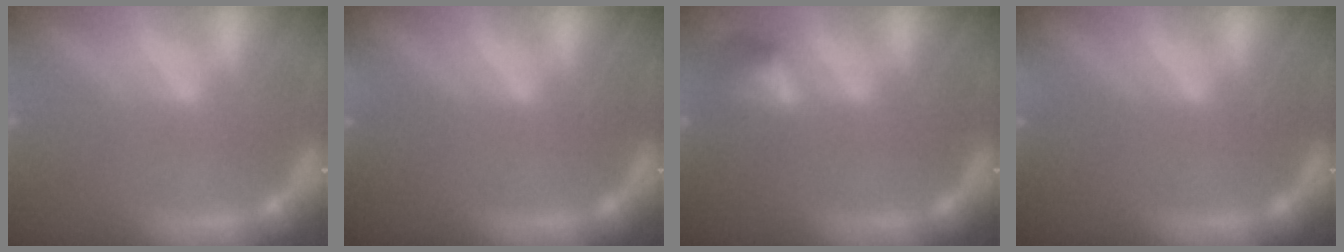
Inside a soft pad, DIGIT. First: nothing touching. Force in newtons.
{"total": 1.4}
{"total": 2.4}
{"total": 1.4}